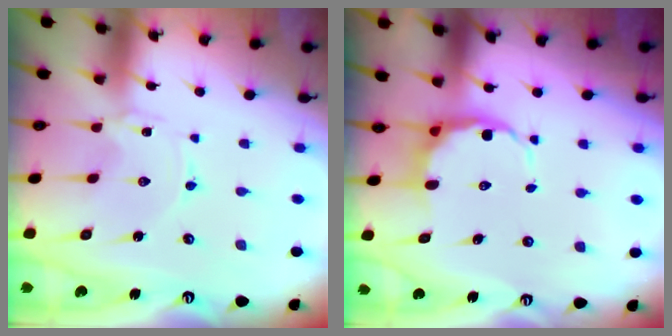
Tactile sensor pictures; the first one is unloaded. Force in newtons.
{"total": 7.6, "press": 7.4, "slide": 1.7}